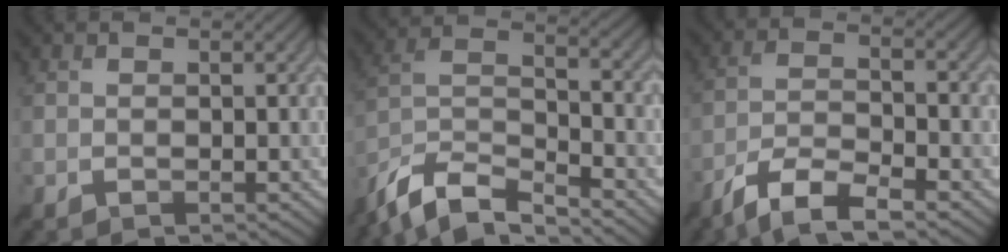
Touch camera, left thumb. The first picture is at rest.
{"total": 10.8, "force": [-8.7, 3.0, 5.7], "torque": [-0.125, 0.000, -0.176]}
{"total": 7.3, "force": [-5.2, 1.8, 4.7], "torque": [-0.097, 0.001, -0.107]}